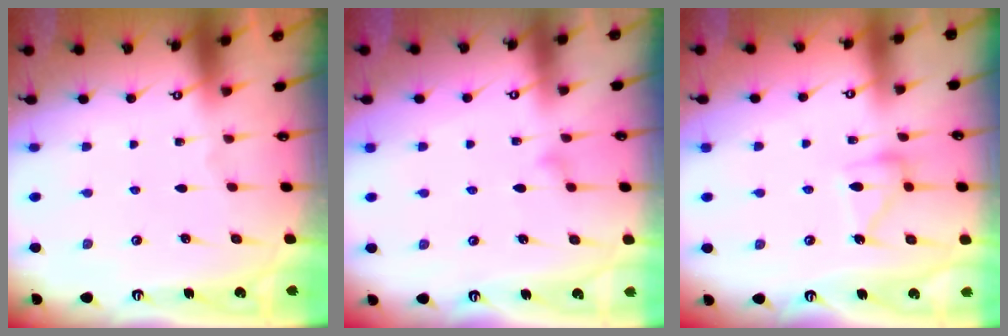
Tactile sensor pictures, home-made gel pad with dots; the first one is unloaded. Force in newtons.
{"total": 7.5, "press": 7.5, "slide": 0.4}
{"total": 13.1, "press": 13.1, "slide": 0.7}